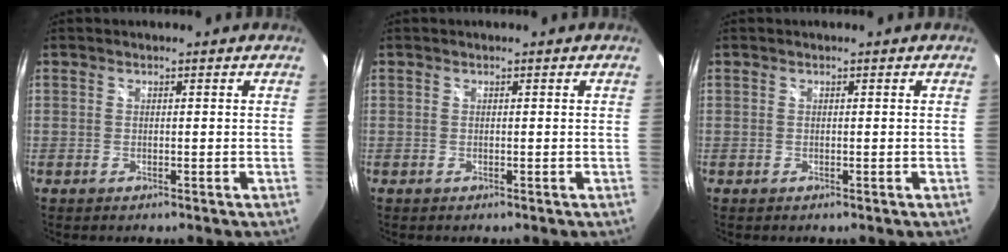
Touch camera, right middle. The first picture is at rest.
{"total": 0.0}
{"total": 0.0}